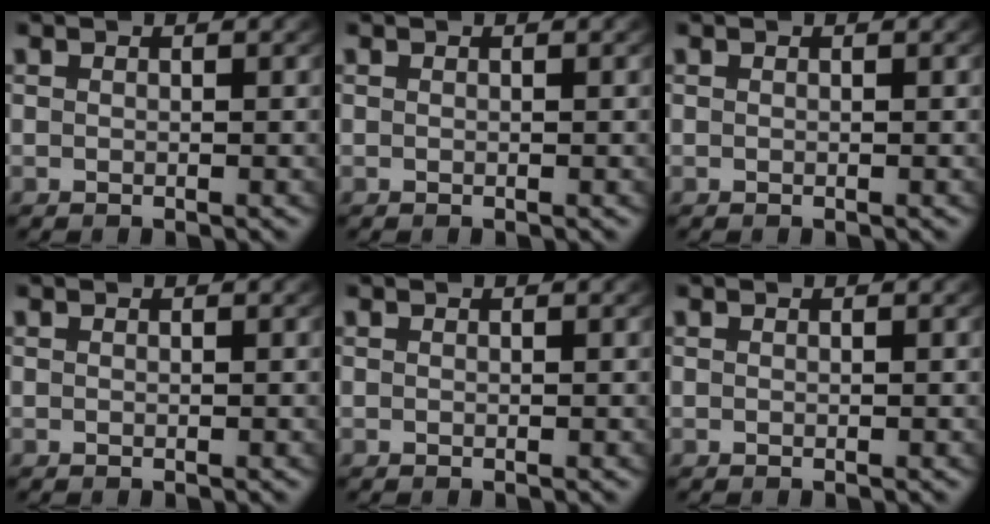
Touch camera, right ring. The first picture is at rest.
{"total": 0.0}
{"total": 0.0}
{"total": 0.0}
{"total": 0.0}
{"total": 0.0}